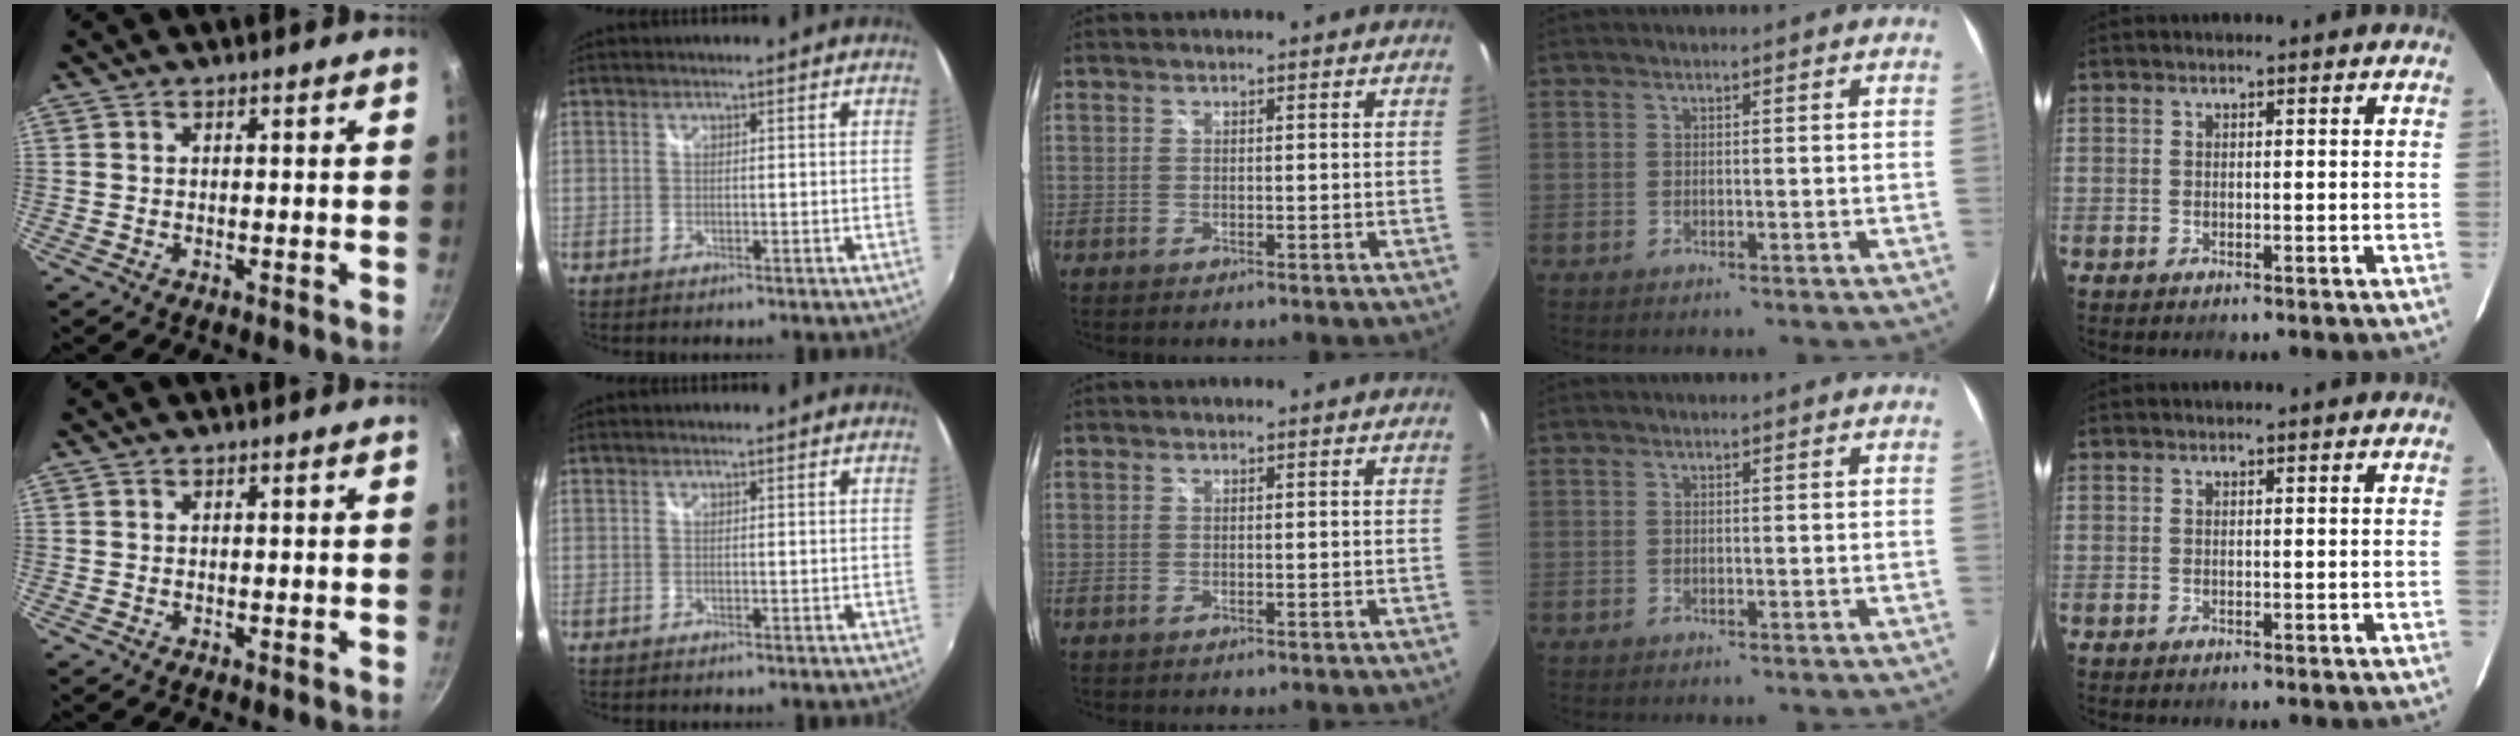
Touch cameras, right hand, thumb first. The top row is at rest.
{}